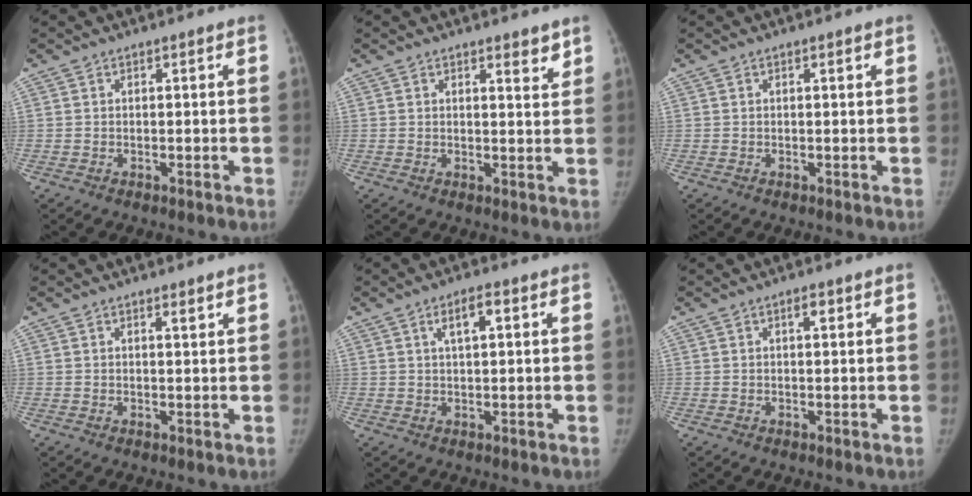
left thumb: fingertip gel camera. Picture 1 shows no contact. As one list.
[{"total": 2.8, "force": [2.1, 0.8, 1.6], "torque": [-0.013, -0.016, 0.029]}, {"total": 0.6, "force": [0.3, 0.1, 0.5], "torque": [-0.008, 0.000, 0.003]}, {"total": 1.1, "force": [0.8, 0.2, 0.8], "torque": [-0.012, -0.006, 0.014]}, {"total": 4.1, "force": [1.6, 1.4, 3.5], "torque": [-0.055, 0.006, 0.027]}, {"total": 1.7, "force": [0.8, 0.6, 1.4], "torque": [-0.017, 0.001, 0.011]}]